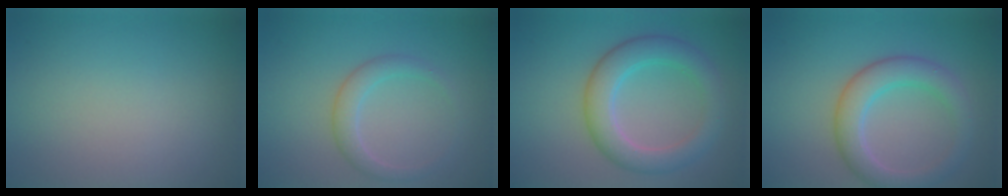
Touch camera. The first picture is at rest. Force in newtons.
{"total": 2.2, "press": 2.2, "slide": 0.1}
{"total": 4.9, "press": 4.9, "slide": 0.0}
{"total": 4.4, "press": 4.4, "slide": 0.4}